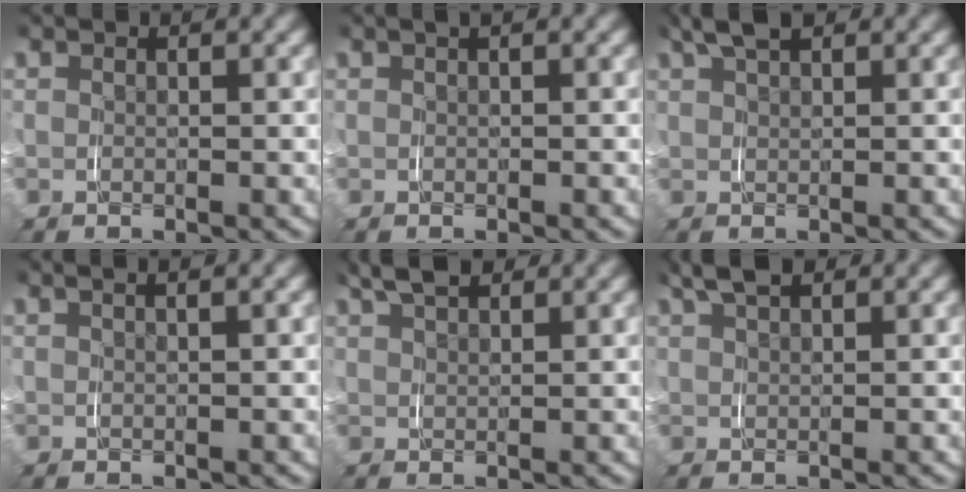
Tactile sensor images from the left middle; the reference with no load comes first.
{"total": 0.7, "force": [0.4, 0.1, 0.6], "torque": [-0.005, 0.009, 0.004]}
{"total": 2.7, "force": [2.2, 0.6, 1.5], "torque": [-0.035, 0.008, 0.040]}
{"total": 2.1, "force": [1.3, 0.5, 1.5], "torque": [-0.010, 0.017, 0.015]}
{"total": 2.6, "force": [2.4, 0.4, 1.1], "torque": [-0.024, 0.005, 0.044]}
{"total": 2.6, "force": [2.2, 0.5, 1.3], "torque": [-0.029, 0.006, 0.040]}